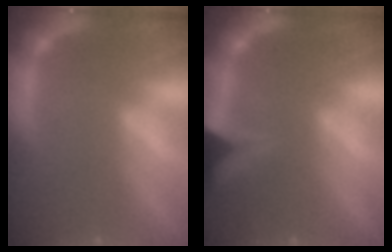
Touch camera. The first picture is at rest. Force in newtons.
{"total": 5.4}